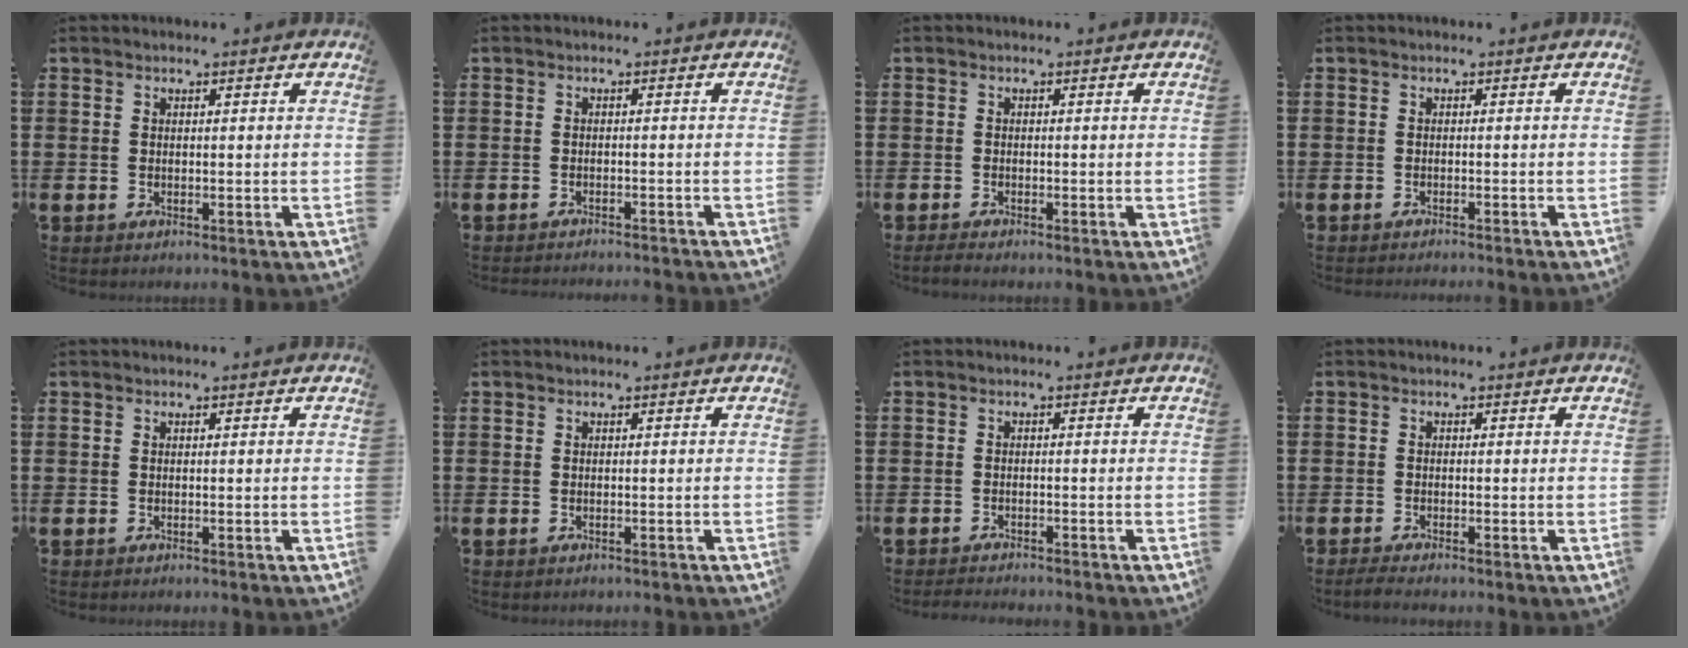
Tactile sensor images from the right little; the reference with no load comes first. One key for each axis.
{"total": 1.2, "fx": -1.1, "fy": -0.2, "fz": 0.0, "tx": 0.001, "ty": 0.001, "tz": -0.023}
{"total": 0.6, "fx": -0.2, "fy": 0.0, "fz": 0.6, "tx": -0.007, "ty": 0.000, "tz": -0.003}
{"total": 0.8, "fx": -0.8, "fy": -0.3, "fz": 0.0, "tx": 0.001, "ty": 0.000, "tz": -0.016}
{"total": 0.0}
{"total": 0.0}
{"total": 1.3, "fx": -1.3, "fy": -0.1, "fz": 0.1, "tx": -0.003, "ty": 0.001, "tz": -0.025}
{"total": 1.1, "fx": -0.9, "fy": 0.0, "fz": 0.7, "tx": -0.011, "ty": -0.002, "tz": -0.018}